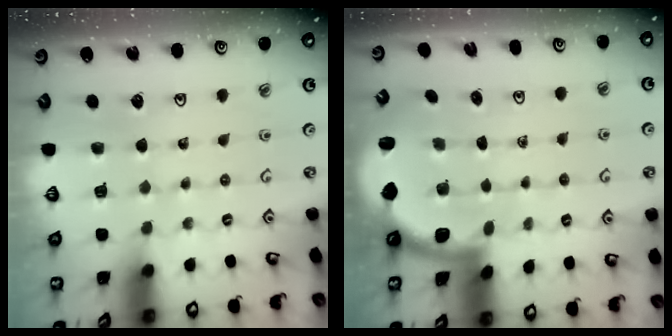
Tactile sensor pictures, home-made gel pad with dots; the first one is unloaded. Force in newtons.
{"total": 1.8, "press": 1.8, "slide": 0.1}